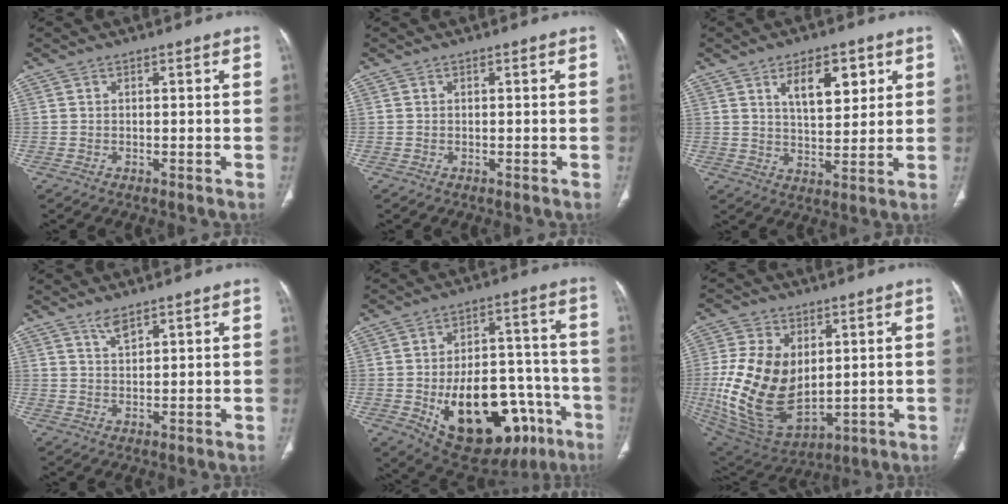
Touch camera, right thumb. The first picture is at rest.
{"total": 0.0}
{"total": 9.7, "force": [4.3, 4.8, 7.3], "torque": [-0.084, -0.024, 0.071]}
{"total": 2.7, "force": [2.1, 0.6, 1.5], "torque": [-0.024, -0.010, 0.046]}
{"total": 25.6, "force": [-9.5, 14.1, 19.1], "torque": [-0.246, 0.038, -0.116]}
{"total": 20.8, "force": [1.0, 13.2, 16.0], "torque": [-0.310, -0.019, 0.044]}